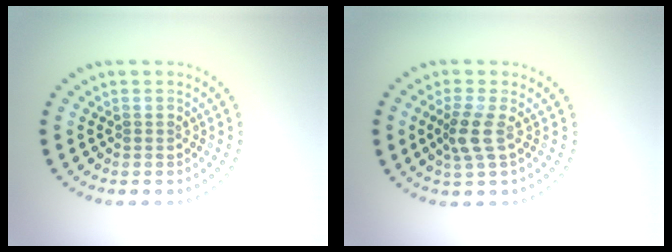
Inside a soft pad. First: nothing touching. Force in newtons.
{"total": 2.3, "press": 1.9, "slide": 1.3}